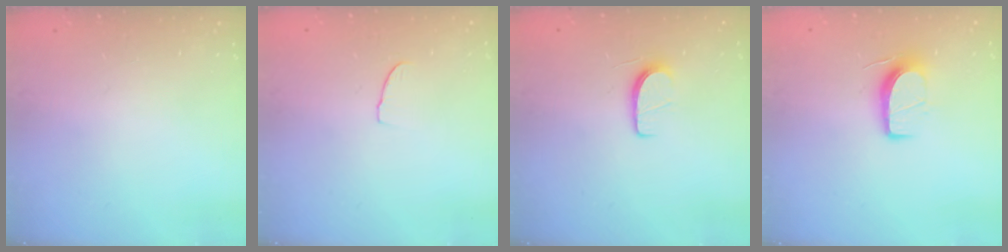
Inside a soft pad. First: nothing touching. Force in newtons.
{"total": 3.3, "press": 3.3, "slide": 0.3}
{"total": 5.6, "press": 5.6, "slide": 0.7}
{"total": 8.0, "press": 7.9, "slide": 1.0}